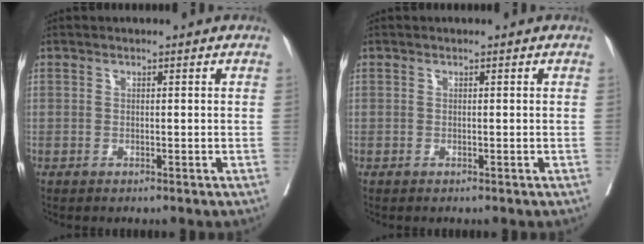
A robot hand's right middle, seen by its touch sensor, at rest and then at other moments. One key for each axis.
{"total": 0.0}